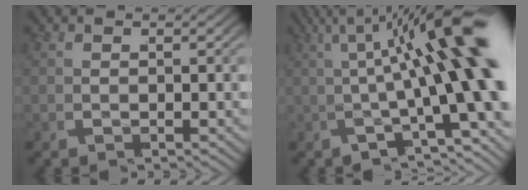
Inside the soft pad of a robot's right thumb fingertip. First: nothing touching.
{"total": 8.5, "force": [0.6, 3.1, 7.9], "torque": [-0.105, 0.004, -0.002]}